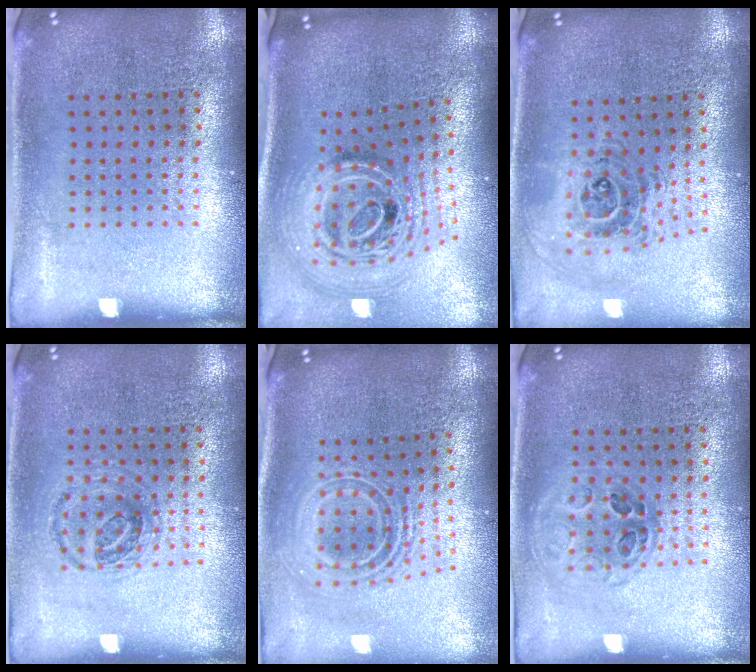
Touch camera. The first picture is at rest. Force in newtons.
{"total": 2.9, "press": 2.0, "slide": 2.1}
{"total": 1.2, "press": 1.1, "slide": 0.5}
{"total": 0.9, "press": 0.9, "slide": 0.1}
{"total": 2.5, "press": 1.7, "slide": 1.8}
{"total": 1.1, "press": 1.0, "slide": 0.5}